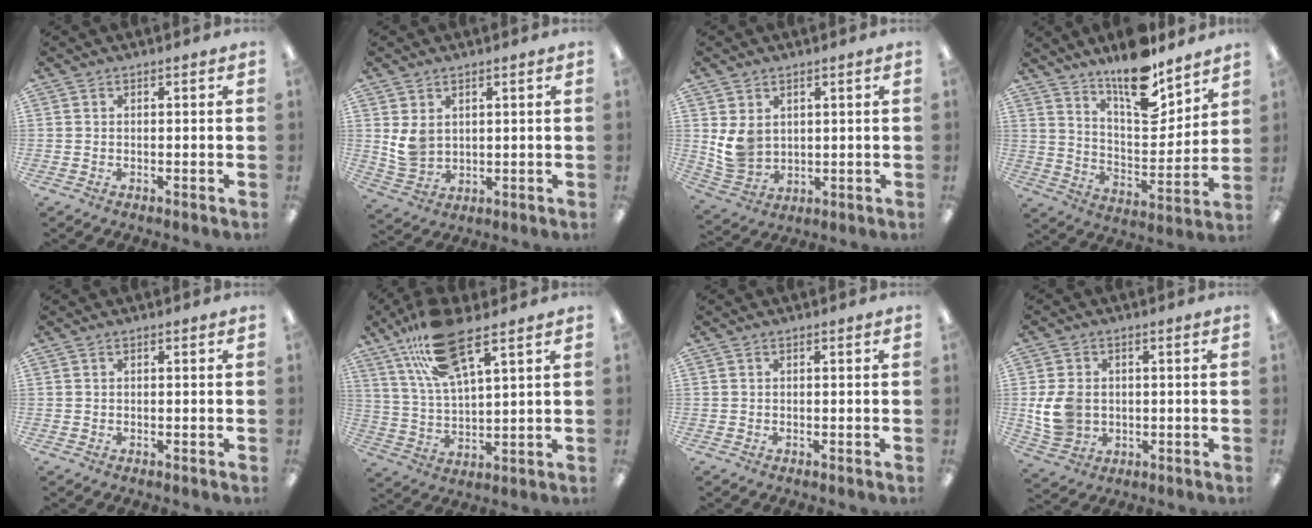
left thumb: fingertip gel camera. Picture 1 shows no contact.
{"total": 5.3, "force": [2.2, 3.9, 2.8], "torque": [-0.057, -0.004, 0.043]}
{"total": 6.6, "force": [2.3, 5.3, 3.3], "torque": [-0.069, -0.007, 0.046]}
{"total": 15.4, "force": [12.0, 5.2, 8.1], "torque": [-0.128, -0.083, 0.208]}
{"total": 0.0}
{"total": 16.6, "force": [10.8, 5.4, 11.4], "torque": [-0.216, -0.030, 0.188]}
{"total": 0.0}
{"total": 8.6, "force": [-0.1, 7.0, 5.0], "torque": [-0.118, 0.009, 0.000]}